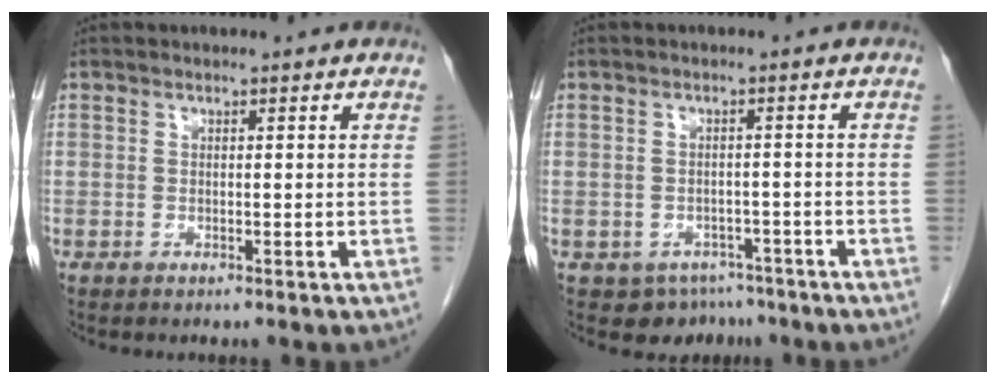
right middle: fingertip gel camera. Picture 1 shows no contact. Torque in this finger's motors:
{"motor_torque": [0.33, -0.18, -0.02, -0.01]}